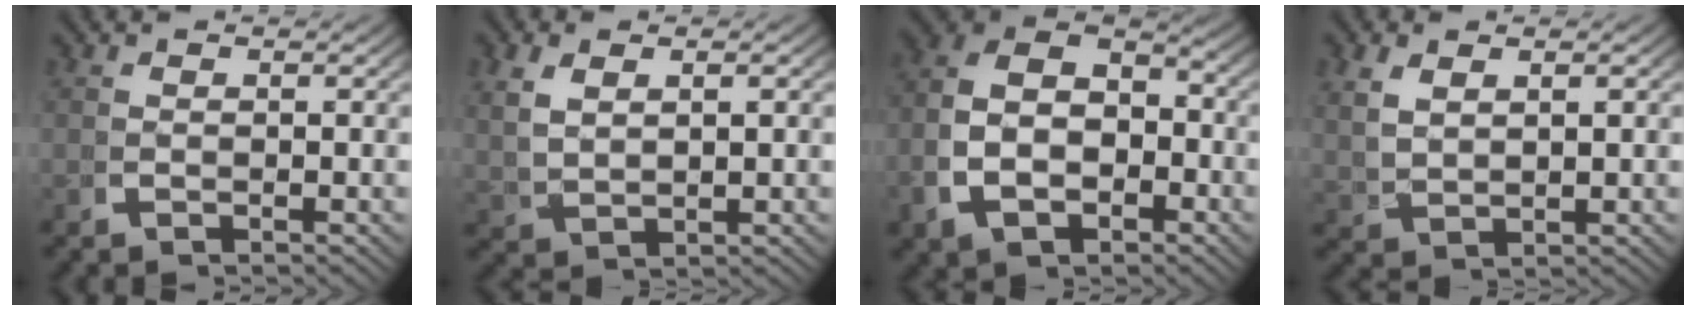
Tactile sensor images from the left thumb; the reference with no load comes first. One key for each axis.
{"total": 3.0, "fx": 1.5, "fy": 1.6, "fz": 2.0, "tx": -0.049, "ty": -0.003, "tz": 0.044}
{"total": 11.2, "fx": 0.0, "fy": 8.3, "fz": 7.5, "tx": -0.141, "ty": -0.013, "tz": 0.000}
{"total": 2.7, "fx": 1.6, "fy": 1.3, "fz": 1.6, "tx": -0.040, "ty": -0.002, "tz": 0.046}